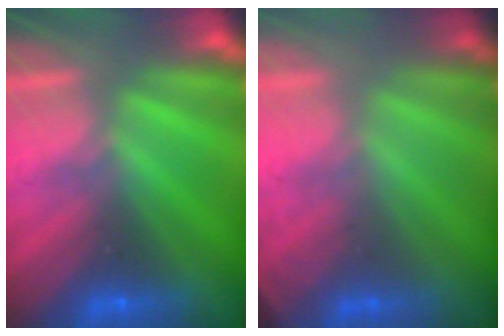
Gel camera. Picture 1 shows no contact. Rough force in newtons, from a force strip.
{"total": 2.0}